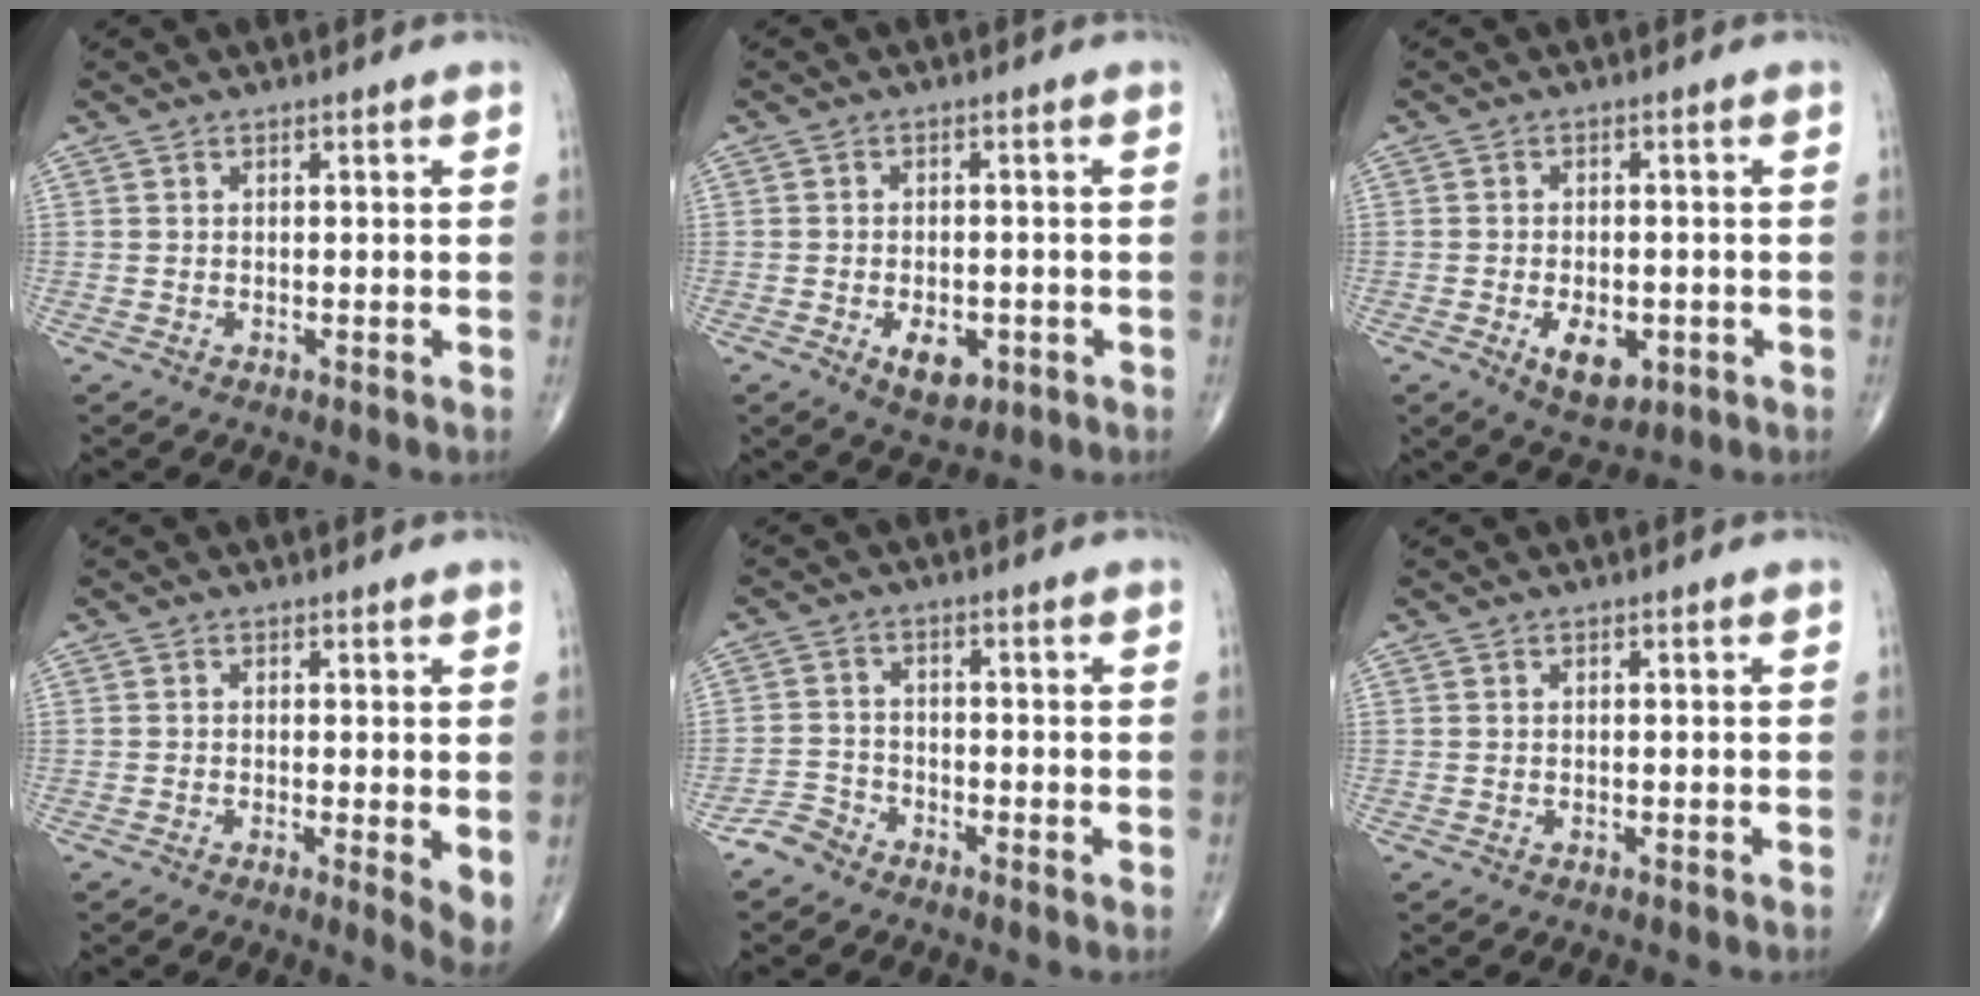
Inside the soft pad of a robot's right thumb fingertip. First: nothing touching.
{"total": 5.8, "force": [-2.1, 3.5, 4.2], "torque": [-0.051, 0.002, -0.024]}
{"total": 6.6, "force": [-2.2, 3.8, 5.0], "torque": [-0.066, 0.000, -0.024]}
{"total": 3.8, "force": [-0.1, 0.8, 3.7], "torque": [-0.057, -0.013, -0.008]}
{"total": 3.1, "force": [-2.8, 1.5, 0.0], "torque": [0.009, -0.002, -0.065]}
{"total": 0.0}